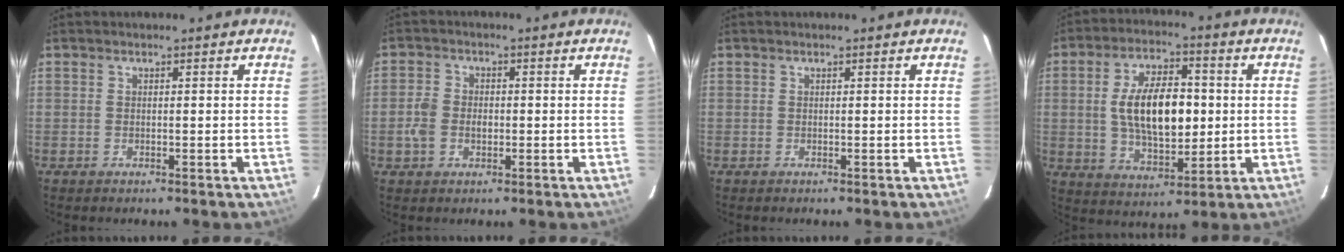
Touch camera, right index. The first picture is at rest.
{"total": 4.7, "force": [-1.1, 3.5, 2.9], "torque": [-0.066, 0.007, -0.019]}
{"total": 0.0}
{"total": 14.2, "force": [0.7, 7.1, 12.3], "torque": [-0.224, 0.011, 0.020]}